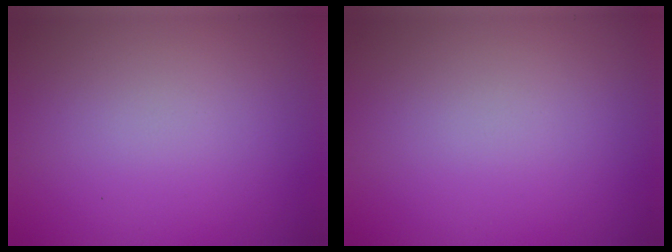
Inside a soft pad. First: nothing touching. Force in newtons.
{"total": 0.0}